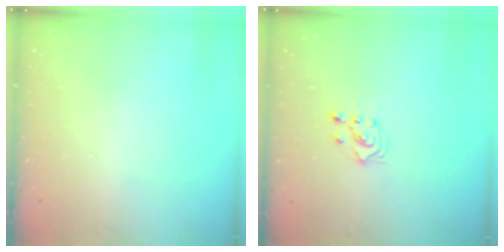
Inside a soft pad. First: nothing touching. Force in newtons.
{"total": 3.1, "press": 3.0, "slide": 0.9}